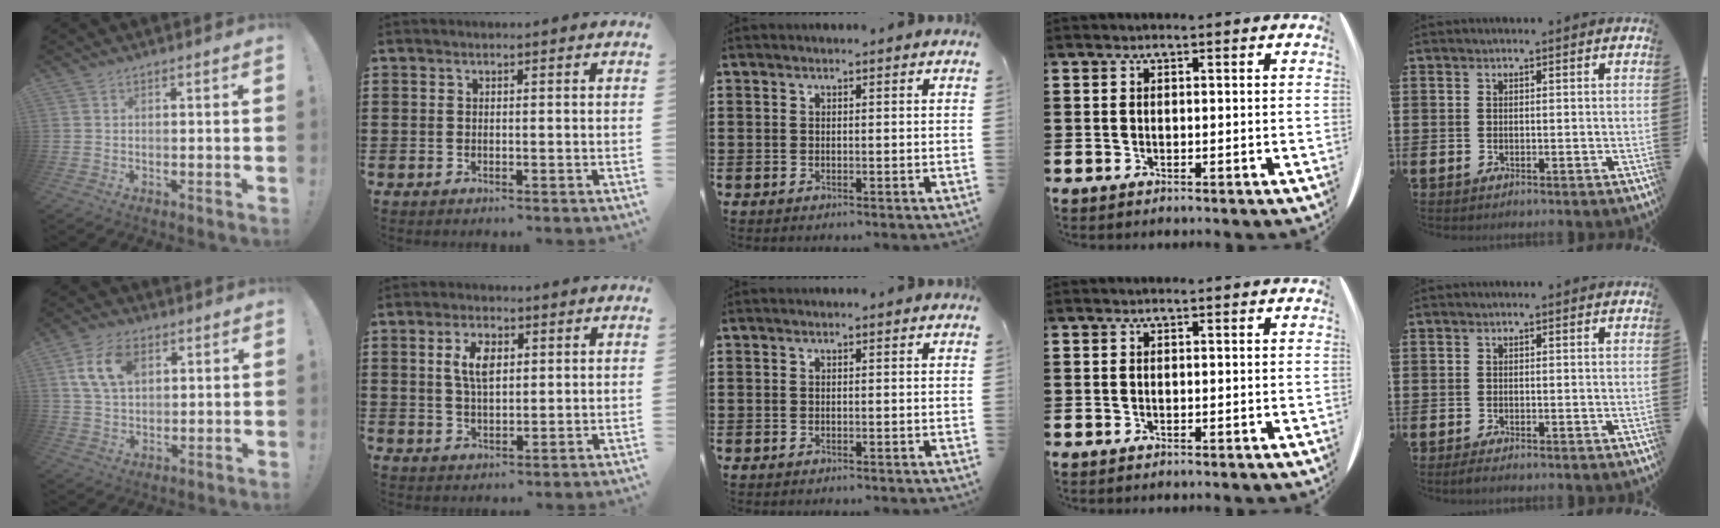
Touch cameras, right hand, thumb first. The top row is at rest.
{"thumb": {"total": 11.3, "force": [4.2, 7.3, 7.5], "torque": [-0.142, 0.001, 0.080]}, "index": {"total": 5.0, "force": [1.7, 2.3, 4.1], "torque": [-0.079, 0.009, 0.027]}, "little": {"total": 0.8, "force": [-0.5, 0.1, 0.6], "torque": [-0.011, -0.002, -0.010]}}